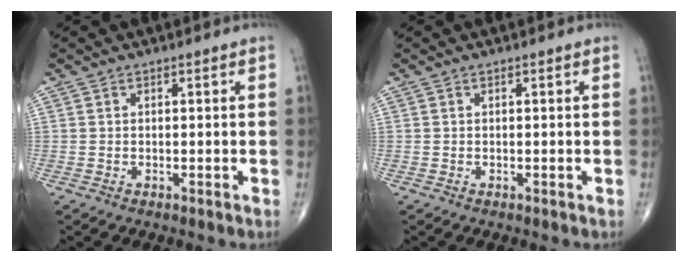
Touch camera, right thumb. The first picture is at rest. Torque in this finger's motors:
{"motor_torque": [0.03, 0.02, -0.04, -0.03, 0.00]}